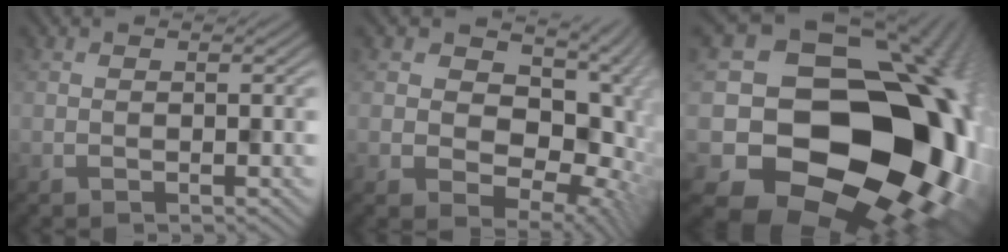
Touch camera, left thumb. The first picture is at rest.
{"total": 15.2, "force": [0.8, 11.2, 10.2], "torque": [-0.139, -0.017, 0.022]}
{"total": 22.6, "force": [-4.4, 18.0, 12.9], "torque": [-0.219, -0.044, -0.070]}